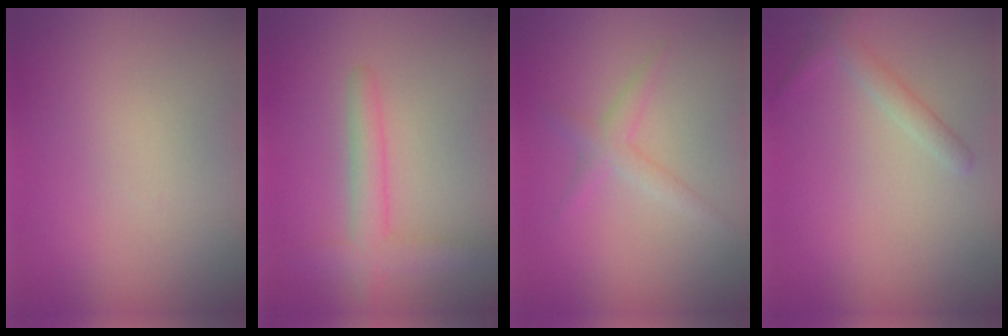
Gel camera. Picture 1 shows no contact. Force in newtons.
{"total": 2.8, "press": 2.8, "slide": 0.2}
{"total": 1.7, "press": 1.7, "slide": 0.1}
{"total": 1.6, "press": 1.6, "slide": 0.1}